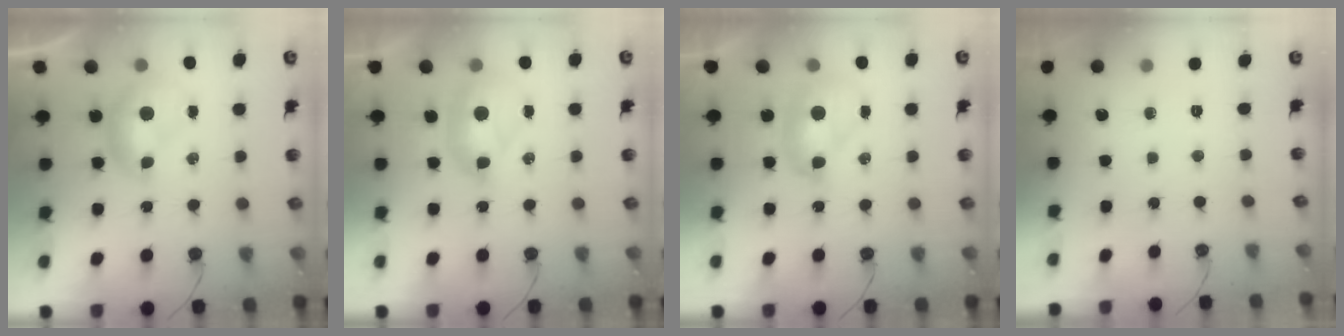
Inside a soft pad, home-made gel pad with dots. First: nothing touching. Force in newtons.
{"total": 2.5, "press": 2.4, "slide": 0.6}
{"total": 2.4, "press": 2.4, "slide": 0.3}
{"total": 0.0}